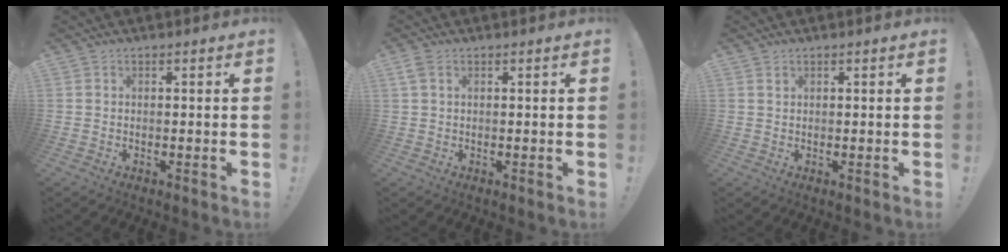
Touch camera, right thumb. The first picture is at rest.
{"total": 1.8, "force": [0.8, 0.9, 1.3], "torque": [-0.026, 0.002, 0.015]}
{"total": 0.9, "force": [0.6, 0.7, 0.2], "torque": [0.002, -0.001, 0.009]}